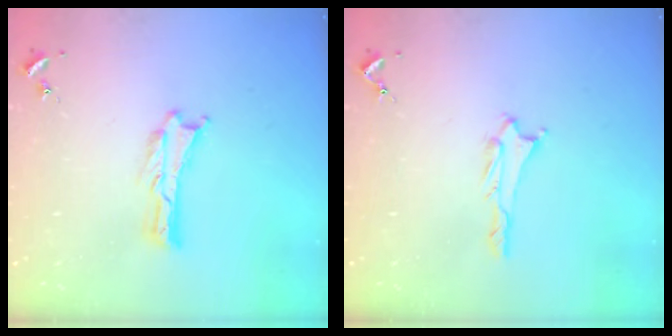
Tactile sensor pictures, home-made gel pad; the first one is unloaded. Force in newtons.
{"total": 1.2, "press": 1.2, "slide": 0.1}